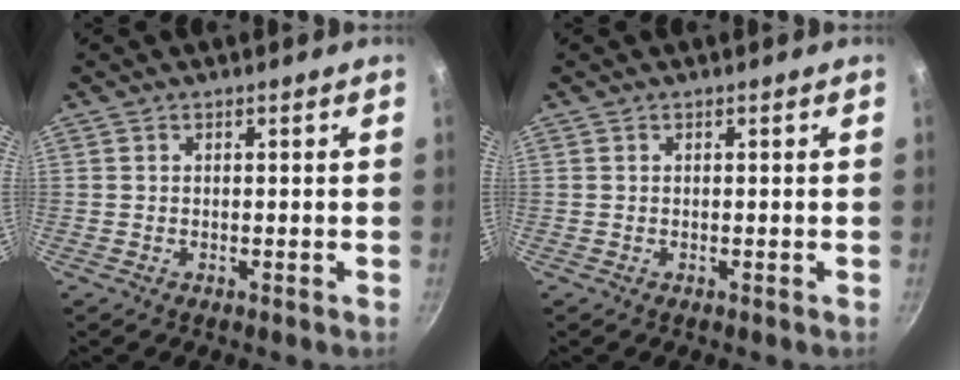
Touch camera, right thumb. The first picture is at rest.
{"total": 0.0}